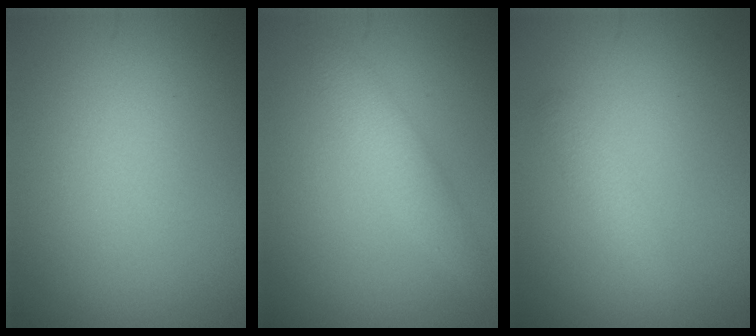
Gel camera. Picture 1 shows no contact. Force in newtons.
{"total": 2.7, "press": 2.7, "slide": 0.1}
{"total": 1.6, "press": 1.6, "slide": 0.1}